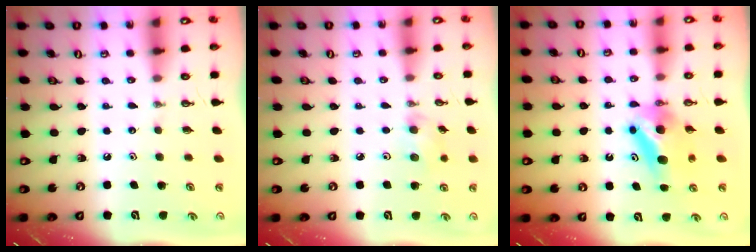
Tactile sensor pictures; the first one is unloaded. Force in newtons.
{"total": 6.9, "press": 5.4, "slide": 4.3}
{"total": 6.7, "press": 6.6, "slide": 1.3}